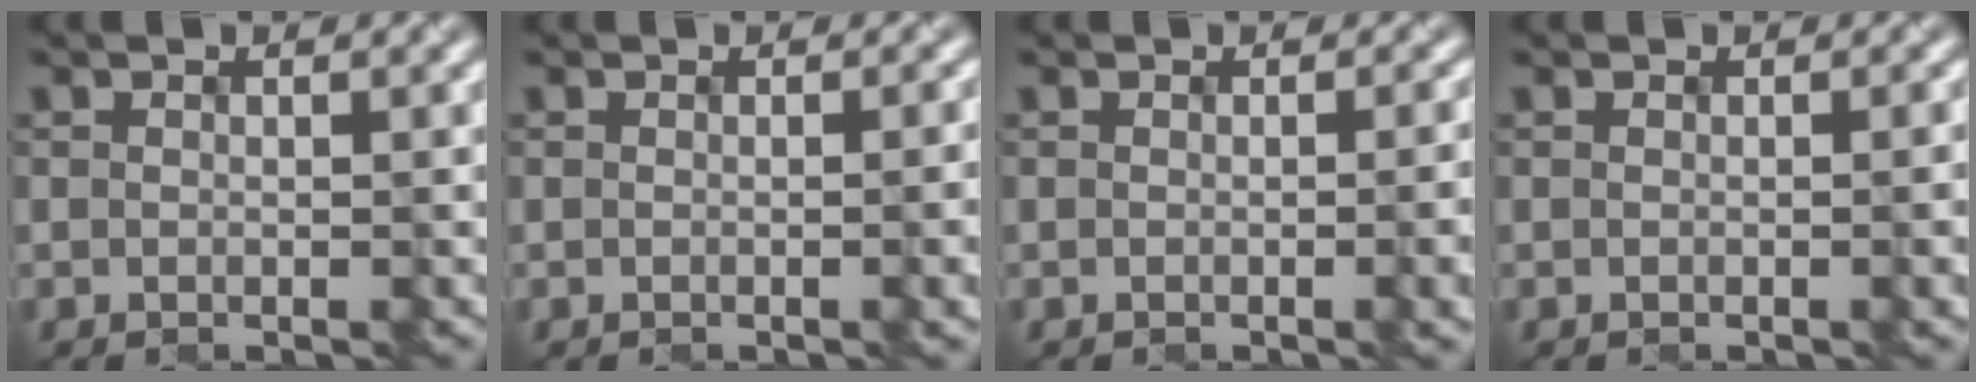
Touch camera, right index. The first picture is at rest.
{"total": 3.4, "force": [-0.3, 1.4, 3.1], "torque": [-0.018, 0.009, 0.002]}
{"total": 4.4, "force": [-0.4, 2.0, 3.9], "torque": [-0.016, 0.009, 0.000]}
{"total": 2.3, "force": [-0.1, 0.9, 2.1], "torque": [-0.013, 0.007, 0.002]}